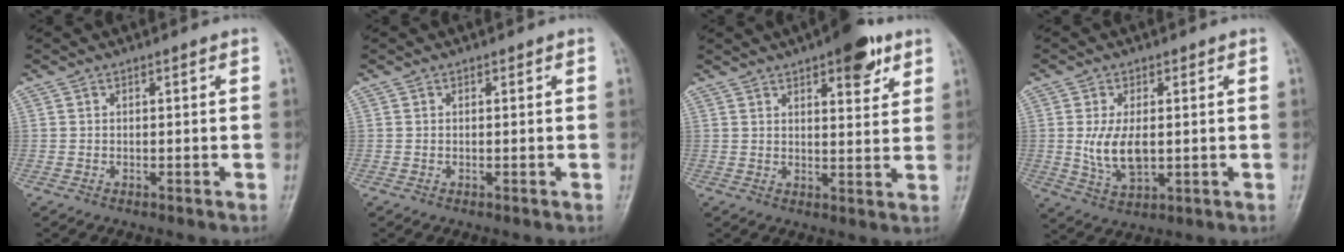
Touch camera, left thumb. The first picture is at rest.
{"total": 0.0}
{"total": 9.4, "force": [5.5, 3.6, 6.8], "torque": [-0.067, -0.023, 0.072]}
{"total": 7.7, "force": [0.2, 4.3, 6.3], "torque": [-0.117, -0.011, 0.012]}